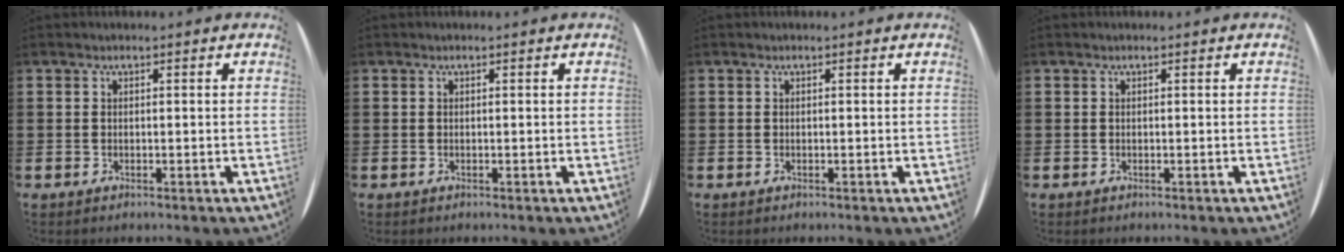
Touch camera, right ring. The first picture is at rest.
{"total": 0.0}
{"total": 0.0}
{"total": 0.0}